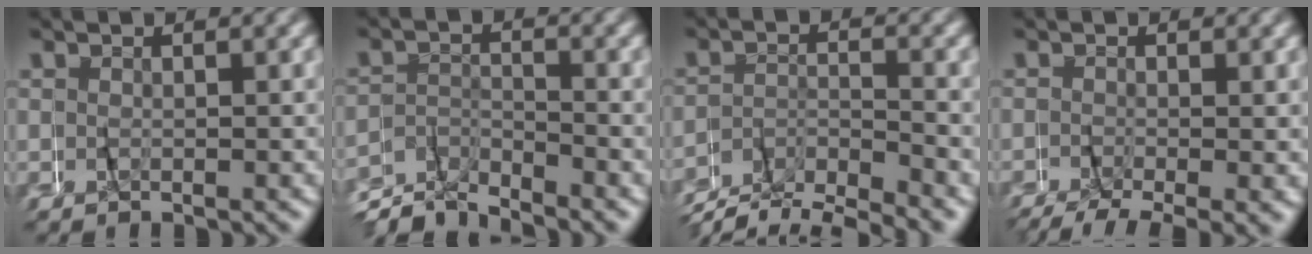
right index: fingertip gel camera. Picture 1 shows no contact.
{"total": 4.4, "force": [-4.4, 0.1, 0.3], "torque": [0.000, 0.006, -0.087]}
{"total": 5.5, "force": [-5.1, 1.3, 1.8], "torque": [-0.028, -0.003, -0.093]}
{"total": 4.8, "force": [-3.6, 1.6, 2.7], "torque": [-0.036, -0.017, -0.051]}